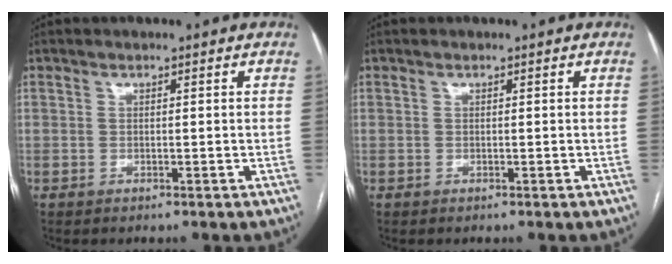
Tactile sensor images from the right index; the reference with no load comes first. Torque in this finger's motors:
{"motor_torque": [0.00, 0.00, 0.00, 0.00]}